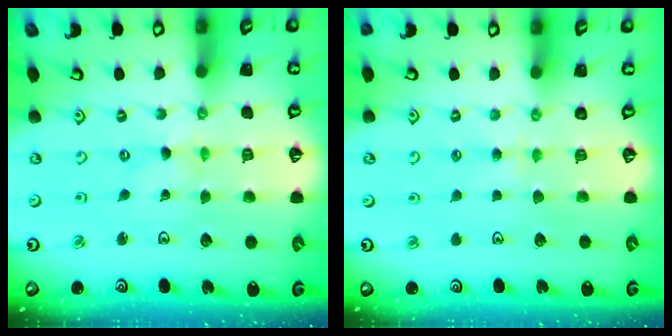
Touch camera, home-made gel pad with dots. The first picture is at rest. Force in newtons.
{"total": 1.9, "press": 1.9, "slide": 0.4}